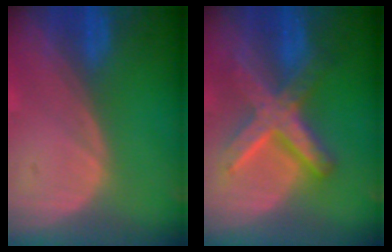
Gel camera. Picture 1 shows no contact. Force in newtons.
{"total": 8.8, "press": 8.8, "slide": 0.7}